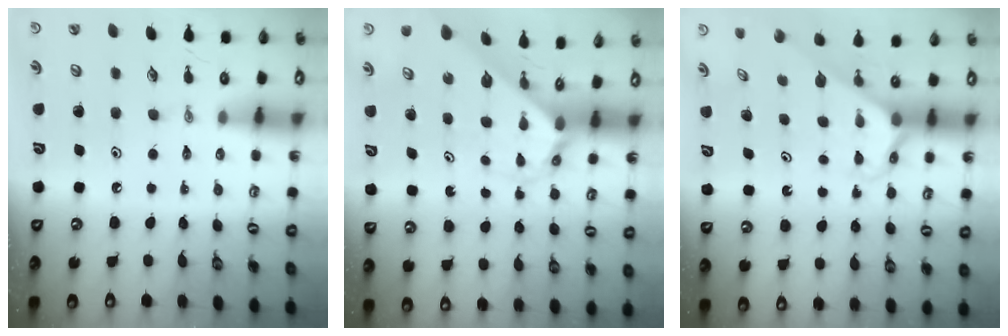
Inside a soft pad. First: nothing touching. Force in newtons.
{"total": 2.4, "press": 2.4, "slide": 0.2}
{"total": 2.6, "press": 2.6, "slide": 0.1}